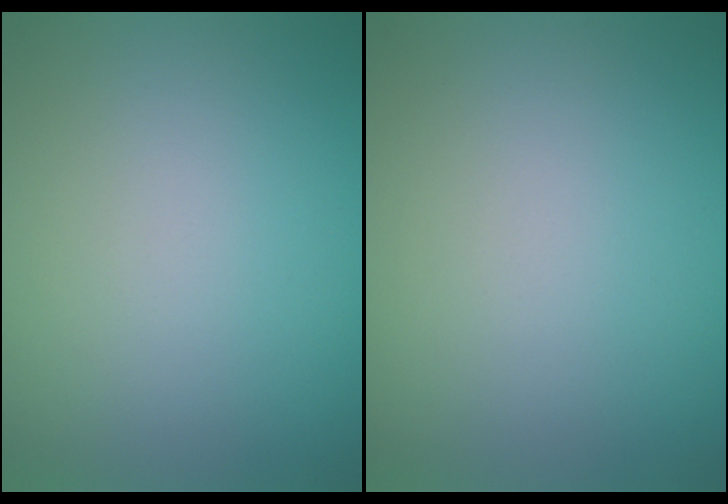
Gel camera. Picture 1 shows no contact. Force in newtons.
{"total": 0.0}